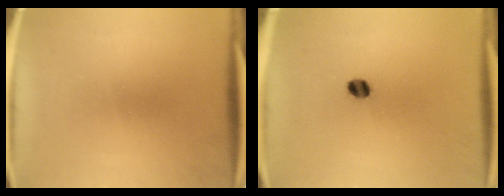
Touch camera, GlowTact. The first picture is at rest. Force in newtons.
{"total": 2.8}